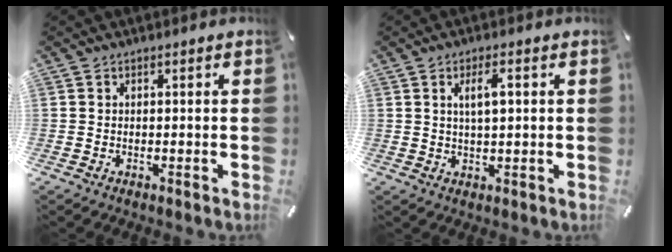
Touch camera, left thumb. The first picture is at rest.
{"total": 4.7, "force": [1.3, 1.3, 4.3], "torque": [-0.087, 0.006, 0.020]}